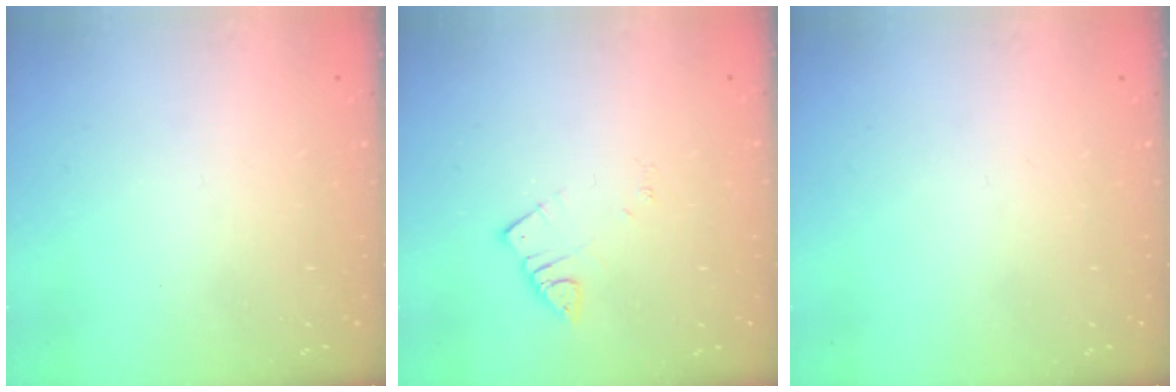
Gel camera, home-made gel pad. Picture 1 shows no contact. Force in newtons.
{"total": 2.6, "press": 2.6, "slide": 0.1}
{"total": 0.0}